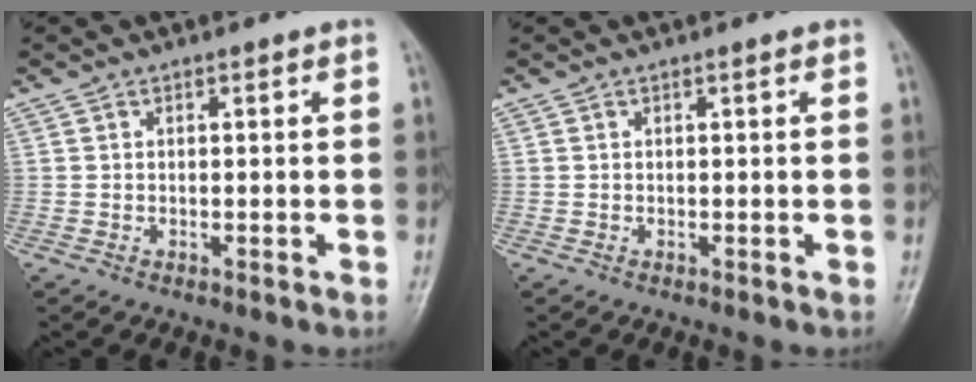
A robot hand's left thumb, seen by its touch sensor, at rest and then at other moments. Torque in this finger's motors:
{"motor_torque": [0.00, 0.00, -0.02, -0.01, 0.00]}